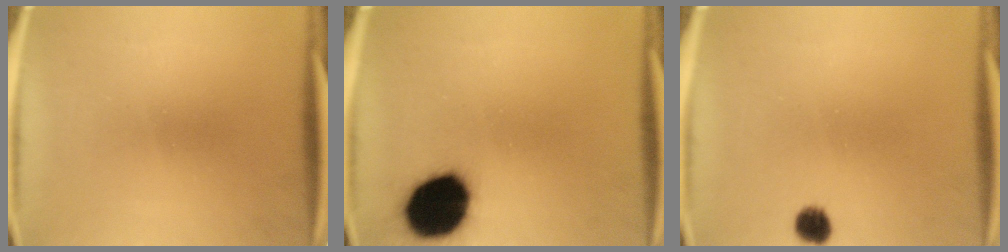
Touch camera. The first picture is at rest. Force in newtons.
{"total": 17.3}
{"total": 3.2}